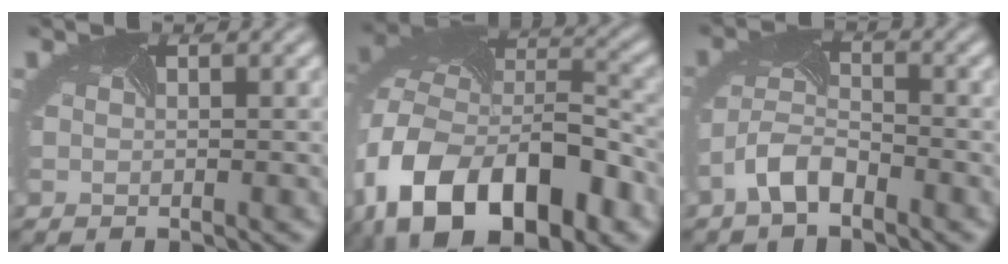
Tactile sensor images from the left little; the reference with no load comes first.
{"total": 15.9, "force": [-7.6, 9.7, 9.9], "torque": [-0.192, -0.016, -0.128]}
{"total": 3.1, "force": [-2.4, 1.4, 1.4], "torque": [-0.040, 0.012, -0.055]}